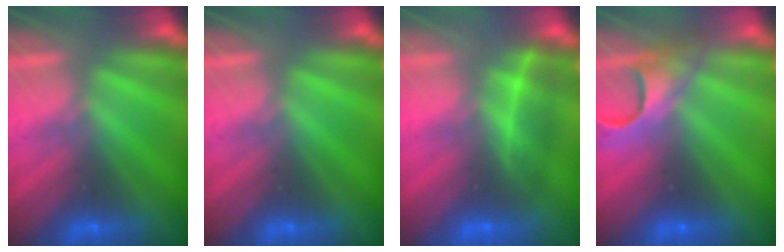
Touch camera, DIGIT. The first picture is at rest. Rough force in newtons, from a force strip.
{"total": 0.0}
{"total": 1.9}
{"total": 4.4}